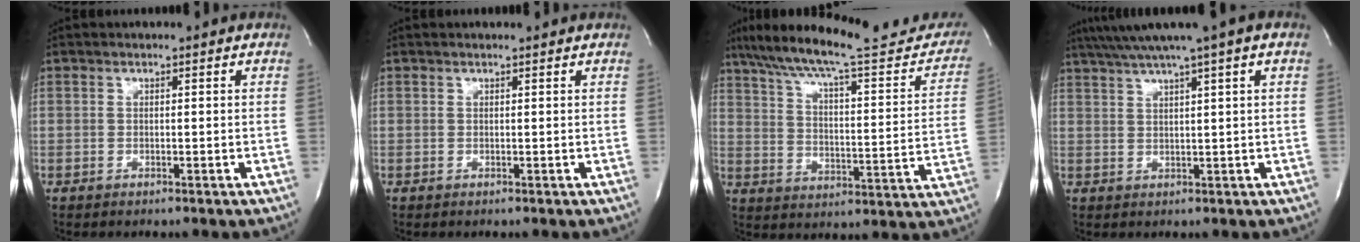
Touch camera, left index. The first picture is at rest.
{"total": 0.8, "force": [0.8, -0.1, 0.2], "torque": [-0.009, 0.004, 0.013]}
{"total": 26.4, "force": [22.5, 4.6, 13.1], "torque": [-0.204, -0.013, 0.301]}
{"total": 8.9, "force": [6.1, -1.1, 6.3], "torque": [-0.109, 0.033, 0.092]}